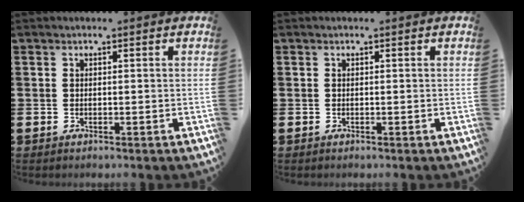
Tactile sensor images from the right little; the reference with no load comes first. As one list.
[{"total": 0.0}]